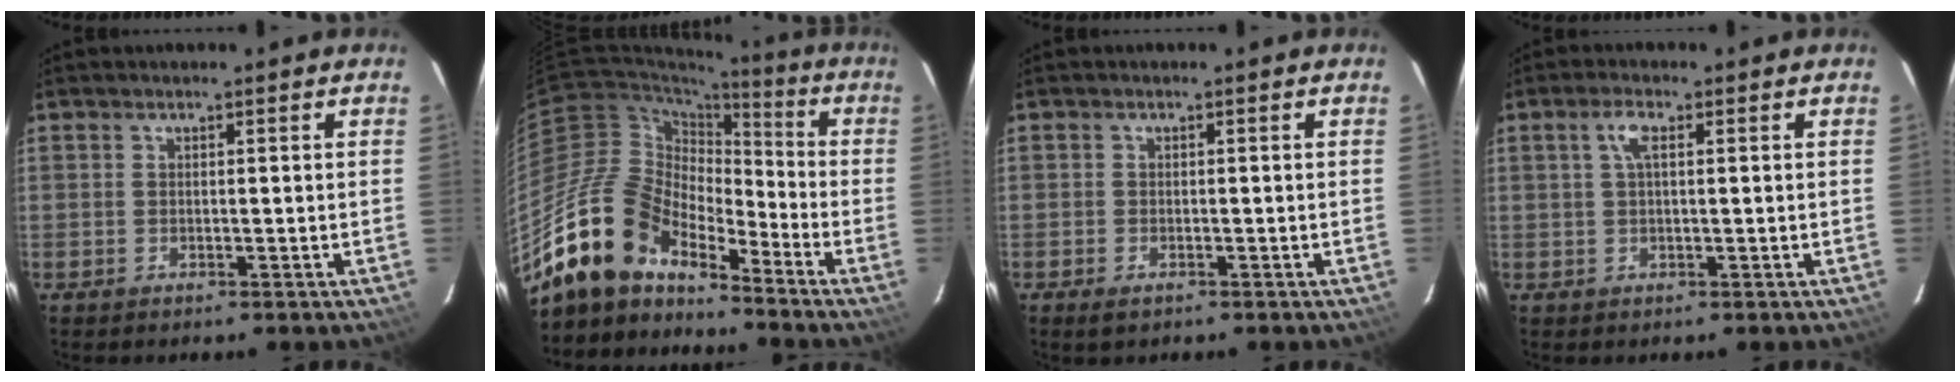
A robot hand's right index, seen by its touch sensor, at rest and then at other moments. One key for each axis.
{"total": 17.4, "fx": -14.4, "fy": 7.1, "fz": 6.7, "tx": -0.131, "ty": 0.003, "tz": -0.271}
{"total": 1.9, "fx": -1.3, "fy": 0.9, "fz": 1.0, "tx": -0.020, "ty": -0.006, "tz": -0.023}
{"total": 2.8, "fx": 0.8, "fy": 0.9, "fz": 2.5, "tx": -0.054, "ty": 0.007, "tz": 0.016}